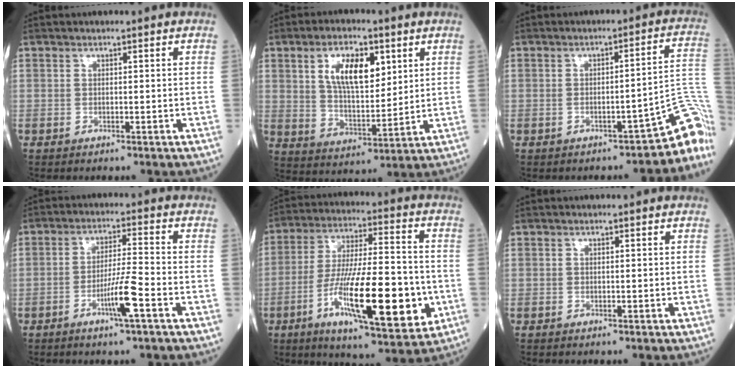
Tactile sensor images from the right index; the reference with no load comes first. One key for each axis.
{"total": 10.6, "fx": 4.2, "fy": 4.4, "fz": 8.6, "tx": -0.160, "ty": 0.008, "tz": 0.080}
{"total": 9.0, "fx": -5.7, "fy": 1.7, "fz": 6.8, "tx": -0.046, "ty": 0.053, "tz": -0.069}
{"total": 6.1, "fx": -2.9, "fy": -0.5, "fz": 5.4, "tx": -0.102, "ty": -0.003, "tz": -0.054}
{"total": 20.0, "fx": -6.0, "fy": 3.8, "fz": 18.7, "tx": -0.322, "ty": -0.018, "tz": -0.095}
{"total": 0.0}